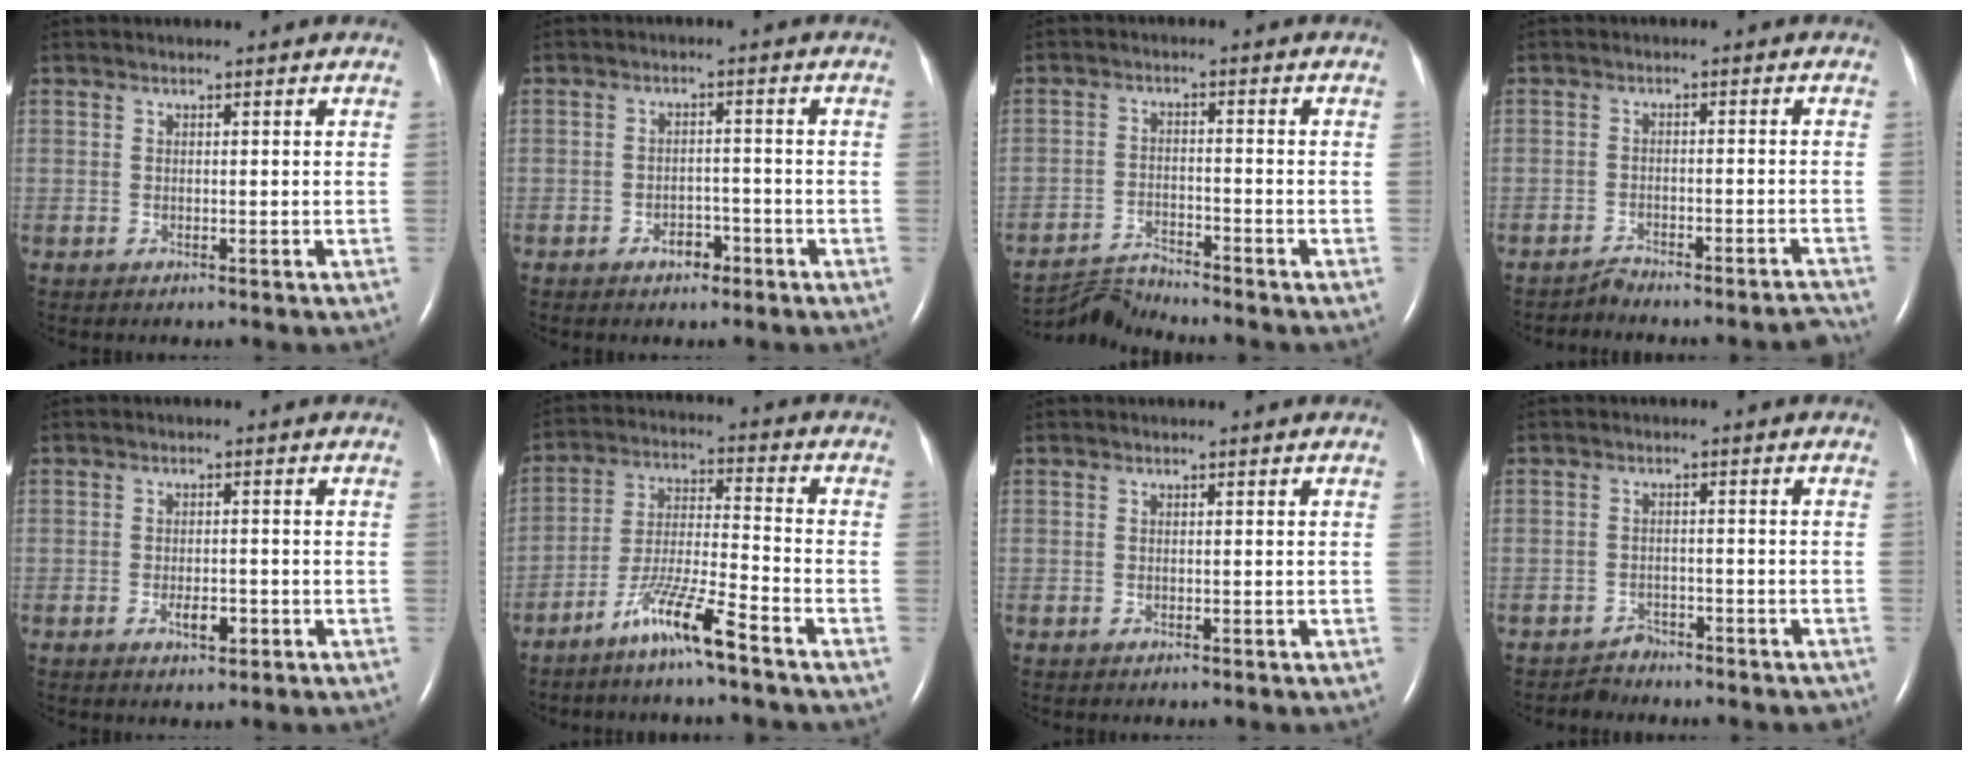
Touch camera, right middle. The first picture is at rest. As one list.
[{"total": 2.9, "force": [-1.8, 1.6, 1.5], "torque": [-0.022, 0.005, -0.024]}, {"total": 4.8, "force": [-4.5, -1.5, -0.9], "torque": [0.002, -0.018, -0.083]}, {"total": 4.6, "force": [-4.6, -0.7, 0.0], "torque": [0.020, 0.014, -0.067]}, {"total": 2.9, "force": [-1.2, 1.0, 2.4], "torque": [-0.044, 0.000, -0.017]}, {"total": 9.4, "force": [-6.7, -0.2, 6.6], "torque": [-0.131, -0.018, -0.131]}, {"total": 0.0}, {"total": 3.4, "force": [-3.0, 1.4, -0.7], "torque": [0.013, 0.004, -0.046]}]